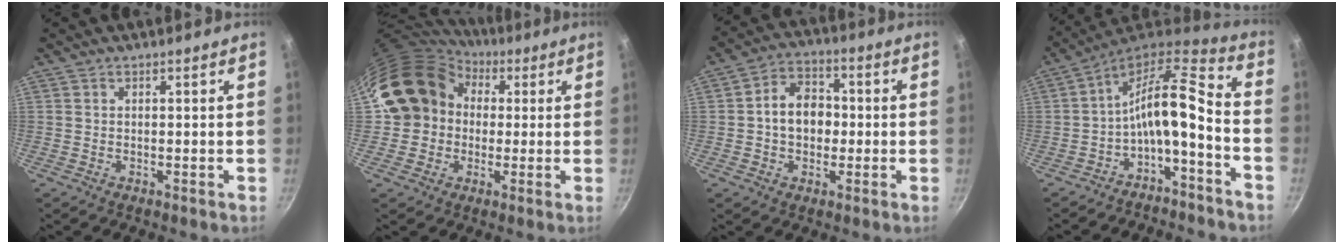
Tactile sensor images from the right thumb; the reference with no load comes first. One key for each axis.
{"total": 15.2, "fx": 3.0, "fy": 13.2, "fz": 6.8, "tx": -0.104, "ty": 0.033, "tz": 0.046}
{"total": 9.0, "fx": -0.3, "fy": 6.9, "fz": 5.9, "tx": -0.060, "ty": 0.021, "tz": -0.016}
{"total": 13.9, "fx": -5.2, "fy": 4.7, "fz": 12.0, "tx": -0.228, "ty": 0.067, "tz": -0.094}